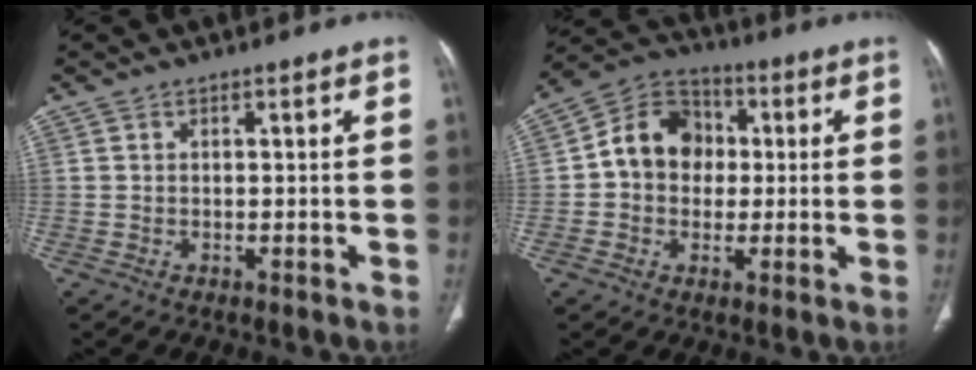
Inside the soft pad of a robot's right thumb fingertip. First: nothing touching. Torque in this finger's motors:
{"motor_torque": [0.53, 2.20, 0.87, -0.76, 0.09]}